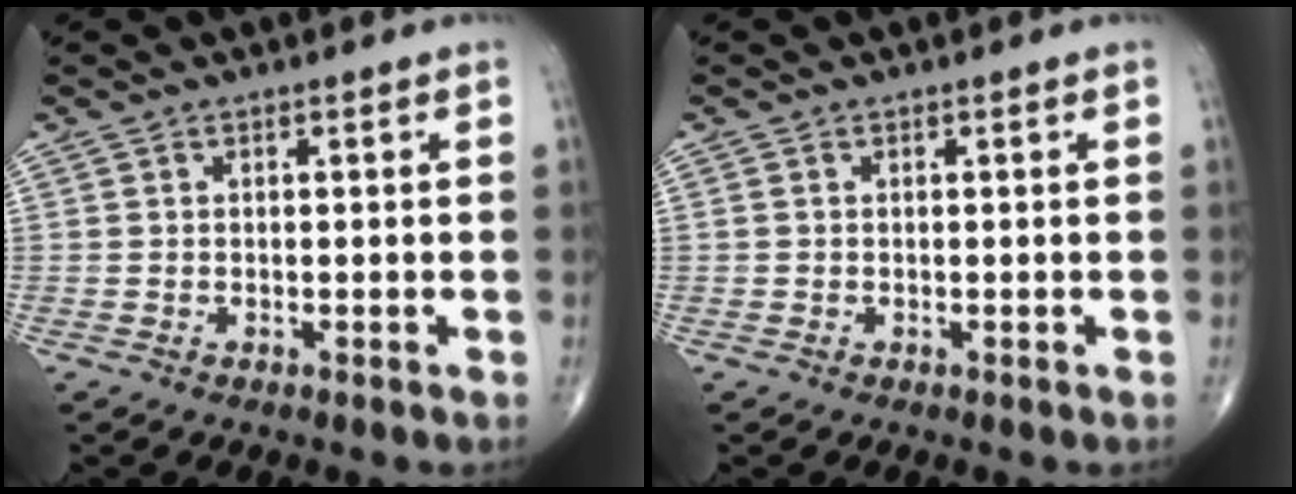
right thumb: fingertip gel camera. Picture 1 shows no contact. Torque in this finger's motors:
{"motor_torque": [-0.20, 0.08, -0.15, -0.07, 0.03]}